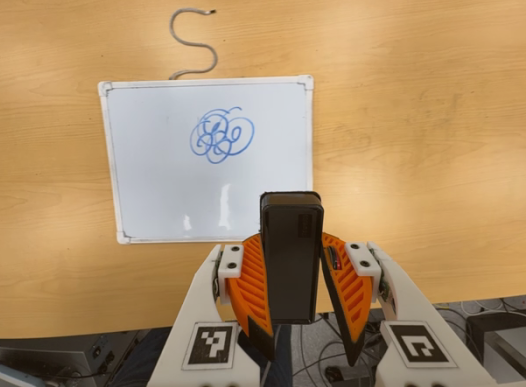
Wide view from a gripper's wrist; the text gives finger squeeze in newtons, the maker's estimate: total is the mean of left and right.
{"total": 8.0, "left": 6.9, "right": 9.0}